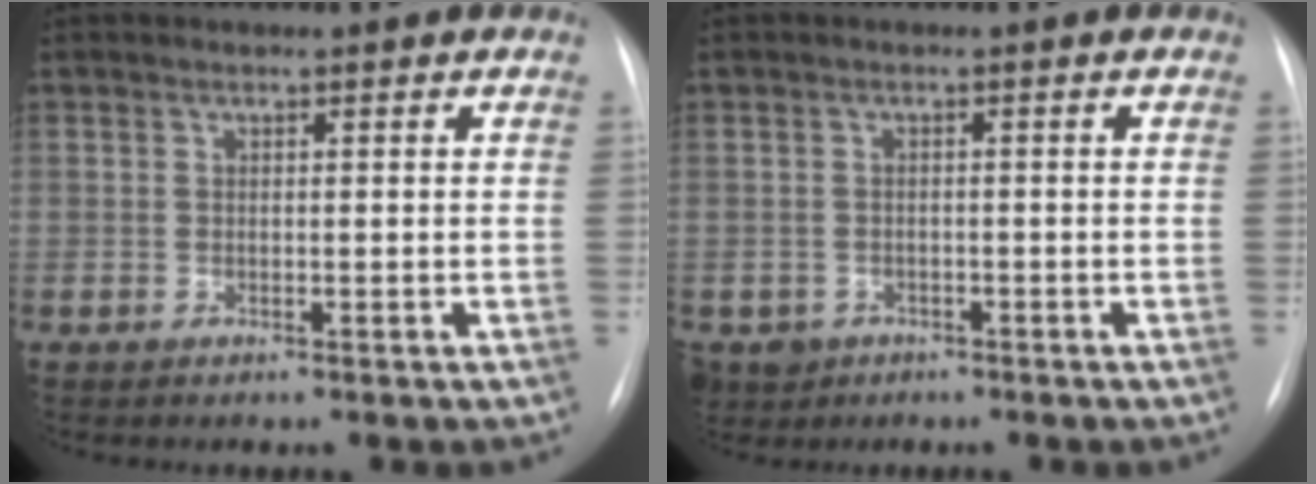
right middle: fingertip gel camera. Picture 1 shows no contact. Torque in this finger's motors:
{"motor_torque": [0.07, -0.07, 0.06, 0.01]}